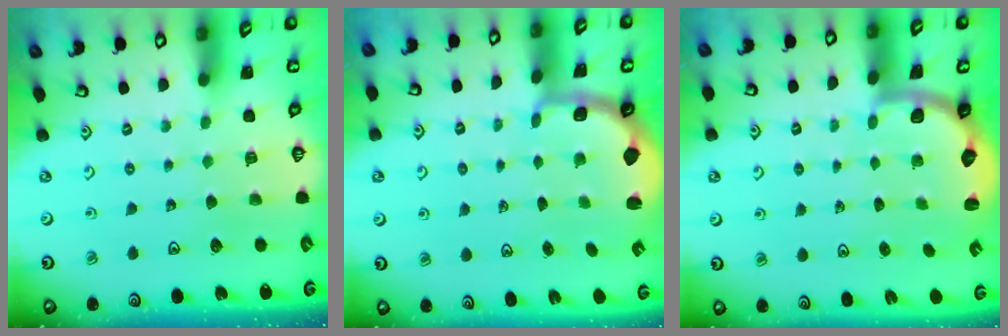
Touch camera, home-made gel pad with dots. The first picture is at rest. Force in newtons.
{"total": 2.2, "press": 1.5, "slide": 1.6}
{"total": 2.5, "press": 2.2, "slide": 1.3}